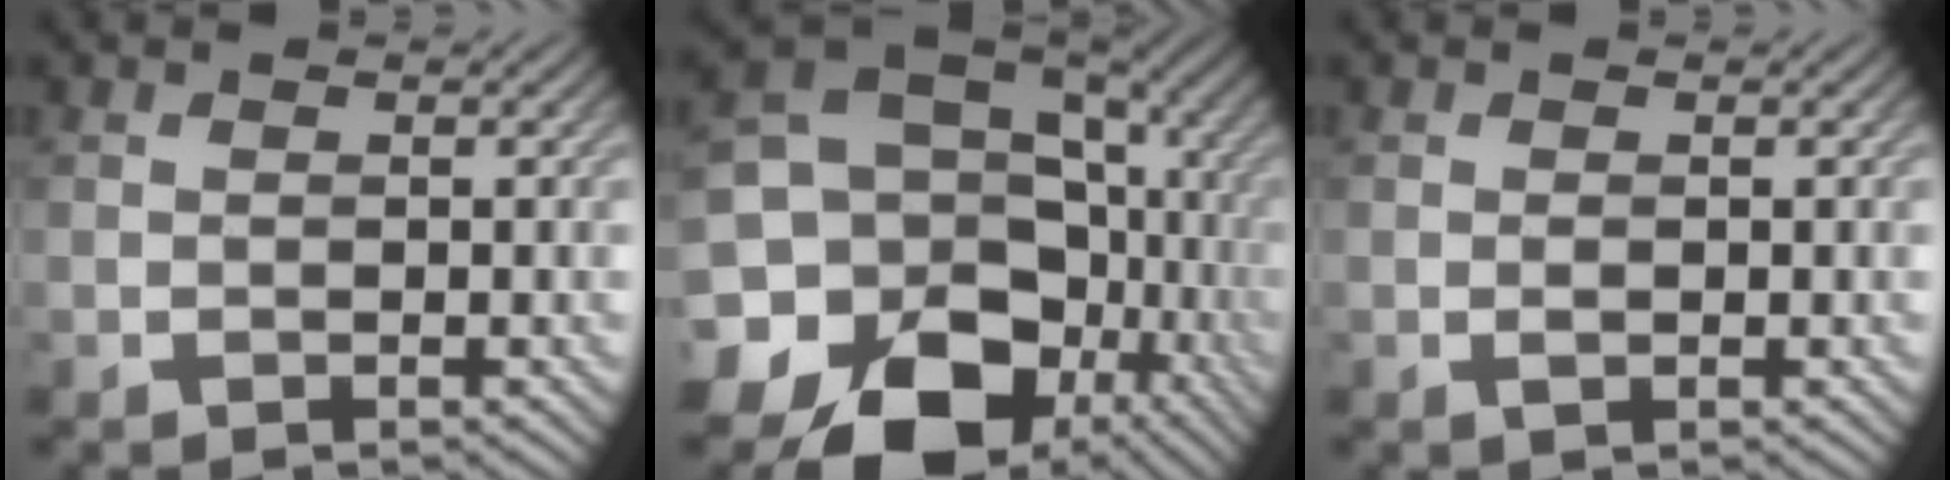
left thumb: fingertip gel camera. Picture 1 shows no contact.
{"total": 21.0, "force": [-5.8, 16.9, 11.0], "torque": [-0.238, -0.034, -0.086]}
{"total": 0.7, "force": [0.0, 0.3, 0.7], "torque": [-0.015, -0.002, -0.001]}